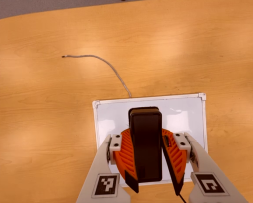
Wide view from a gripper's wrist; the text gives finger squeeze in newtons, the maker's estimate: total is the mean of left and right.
{"total": 9.7, "left": 9.8, "right": 9.6}